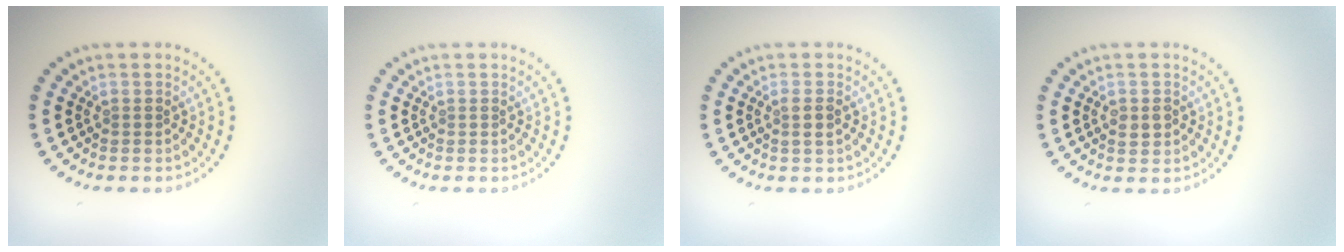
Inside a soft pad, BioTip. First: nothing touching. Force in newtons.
{"total": 0.0}
{"total": 1.4, "press": 1.2, "slide": 0.7}
{"total": 1.5, "press": 1.5, "slide": 0.4}